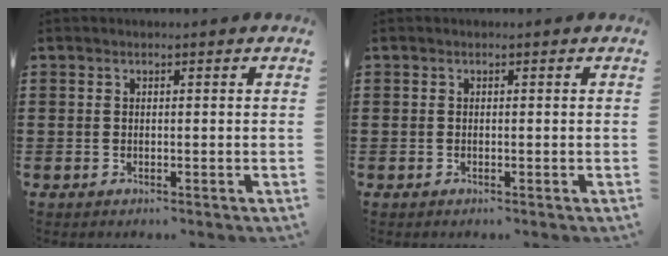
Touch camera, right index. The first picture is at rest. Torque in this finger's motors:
{"motor_torque": [1.45, 0.69, 0.03, 0.01]}